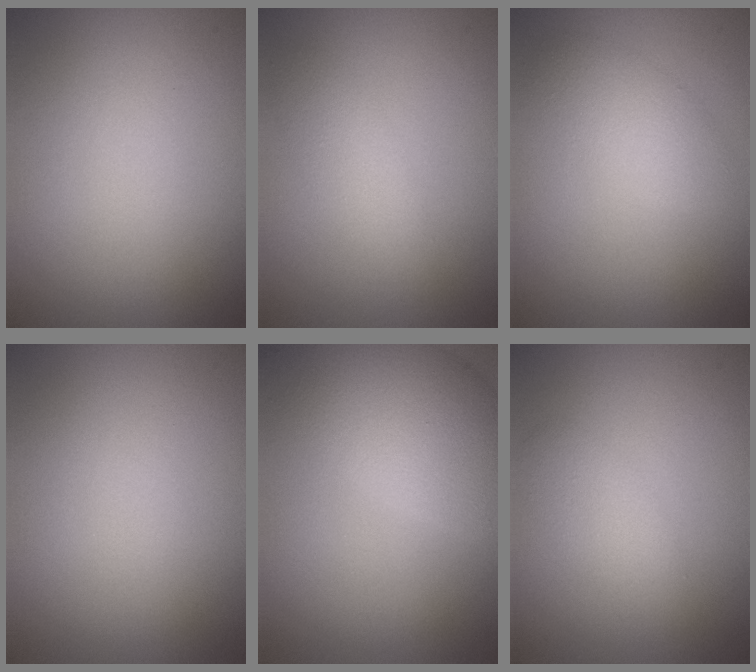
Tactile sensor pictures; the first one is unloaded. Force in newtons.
{"total": 2.1, "press": 2.1, "slide": 0.1}
{"total": 2.7, "press": 2.6, "slide": 0.1}
{"total": 0.0}
{"total": 7.4, "press": 7.4, "slide": 0.1}
{"total": 2.1, "press": 2.1, "slide": 0.1}